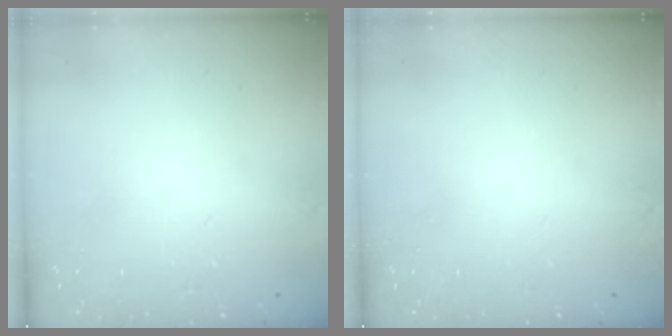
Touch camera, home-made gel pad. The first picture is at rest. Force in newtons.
{"total": 0.0}